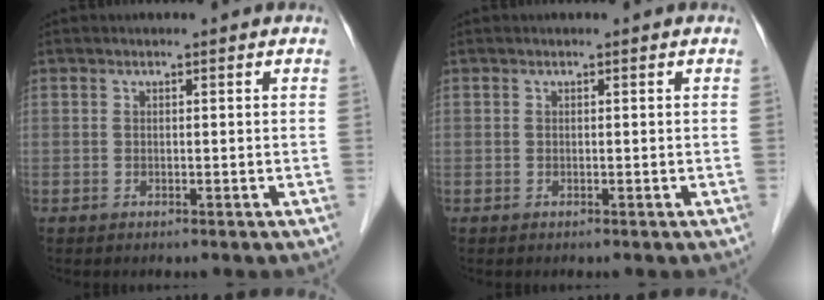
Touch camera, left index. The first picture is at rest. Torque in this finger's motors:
{"motor_torque": [0.01, 0.00, -0.01, 0.00]}